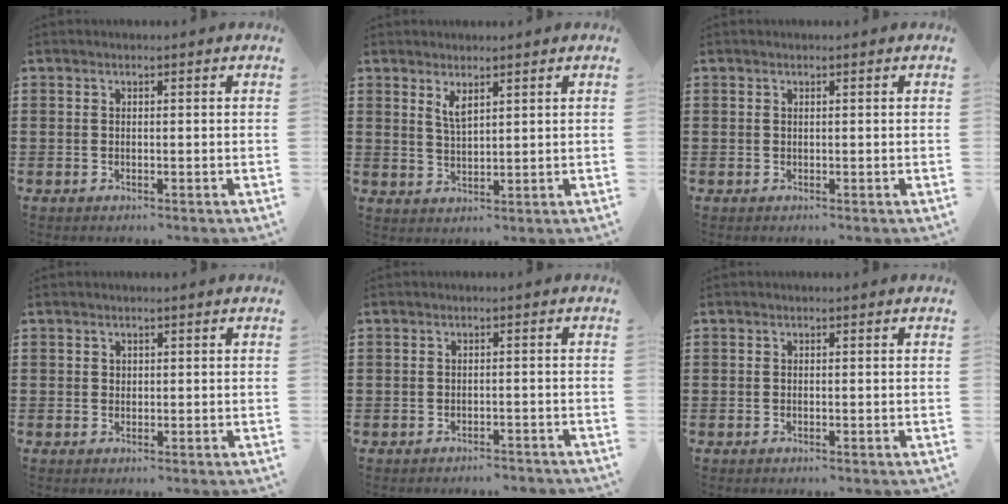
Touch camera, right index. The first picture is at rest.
{"total": 2.6, "force": [1.8, 0.8, 1.8], "torque": [-0.038, 0.003, 0.031]}
{"total": 0.0}
{"total": 0.7, "force": [0.4, 0.6, 0.1], "torque": [-0.004, 0.002, 0.008]}
{"total": 1.6, "force": [-1.6, 0.1, 0.1], "torque": [-0.007, 0.000, -0.033]}
{"total": 0.0}